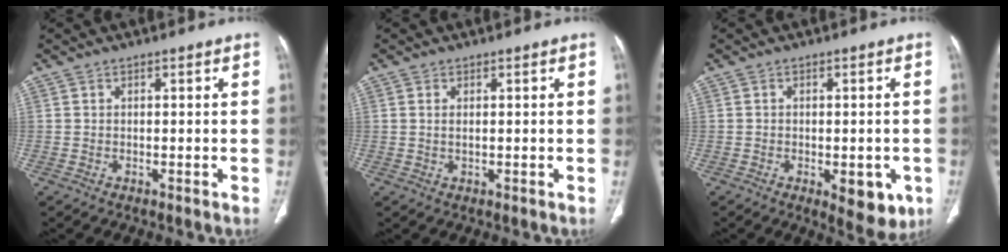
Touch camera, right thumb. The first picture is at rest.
{"total": 1.0, "force": [0.3, 0.4, 0.9], "torque": [-0.023, 0.002, 0.009]}
{"total": 7.3, "force": [-2.5, 3.5, 5.9], "torque": [-0.053, -0.004, -0.022]}